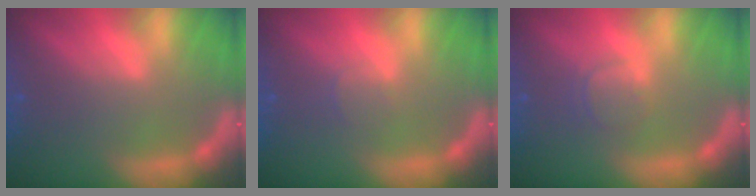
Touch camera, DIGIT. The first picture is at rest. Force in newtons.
{"total": 1.0}
{"total": 1.9}